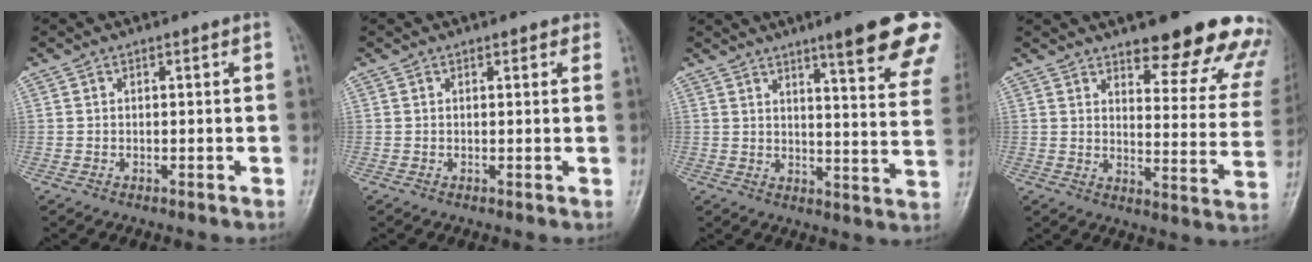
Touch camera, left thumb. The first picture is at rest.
{"total": 1.5, "force": [1.1, 0.8, 0.6], "torque": [0.006, -0.002, 0.006]}
{"total": 18.1, "force": [11.9, 2.3, 13.5], "torque": [-0.146, -0.051, 0.144]}
{"total": 20.0, "force": [16.0, 5.7, 10.6], "torque": [-0.082, -0.094, 0.187]}